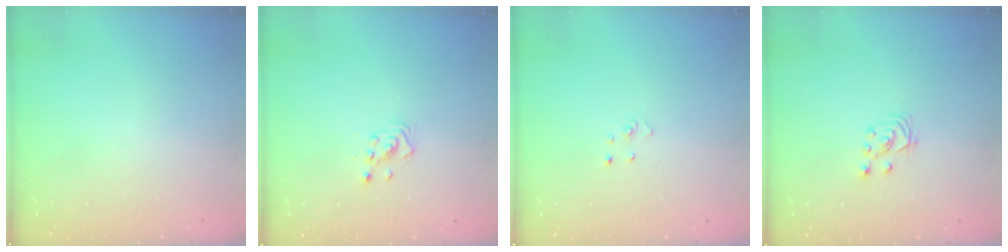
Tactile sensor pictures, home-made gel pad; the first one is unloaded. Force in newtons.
{"total": 2.9, "press": 2.8, "slide": 0.3}
{"total": 2.7, "press": 2.7, "slide": 0.3}
{"total": 2.8, "press": 2.7, "slide": 0.7}